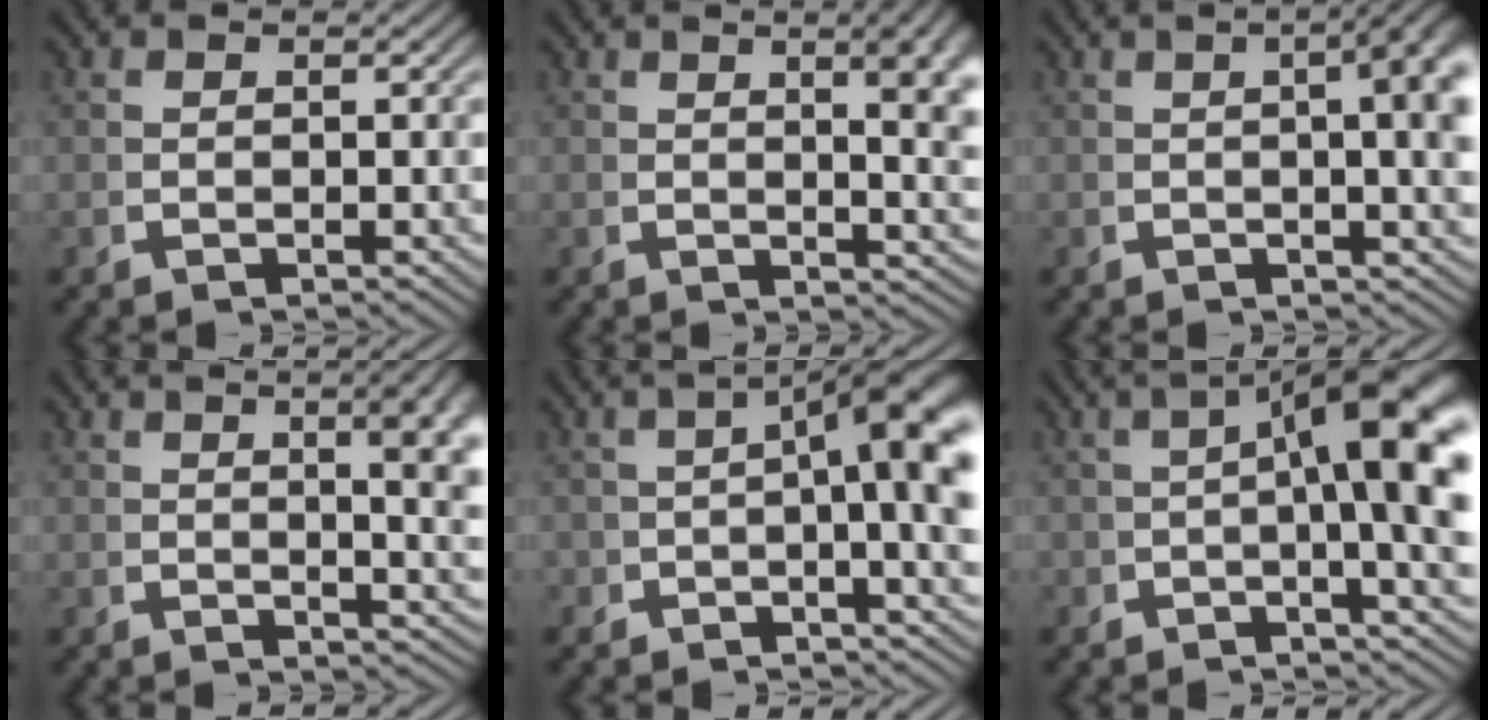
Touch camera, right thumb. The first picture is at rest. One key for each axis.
{"total": 5.7, "fx": 1.6, "fy": 1.8, "fz": 5.2, "tx": -0.053, "ty": 0.002, "tz": 0.027}
{"total": 8.7, "fx": 2.2, "fy": 3.9, "fz": 7.5, "tx": -0.065, "ty": 0.030, "tz": 0.016}
{"total": 6.3, "fx": 1.7, "fy": 2.1, "fz": 5.7, "tx": -0.056, "ty": 0.005, "tz": 0.028}
{"total": 7.1, "fx": 0.6, "fy": 2.6, "fz": 6.5, "tx": -0.083, "ty": 0.007, "tz": -0.001}
{"total": 10.5, "fx": 0.9, "fy": 3.9, "fz": 9.7, "tx": -0.121, "ty": 0.007, "tz": 0.005}